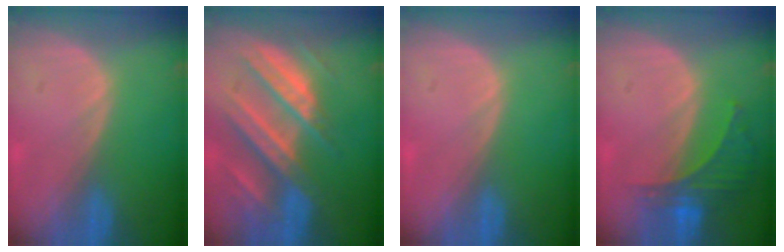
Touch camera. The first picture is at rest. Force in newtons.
{"total": 10.6, "press": 9.3, "slide": 5.0}
{"total": 0.0}
{"total": 6.2, "press": 5.8, "slide": 2.2}